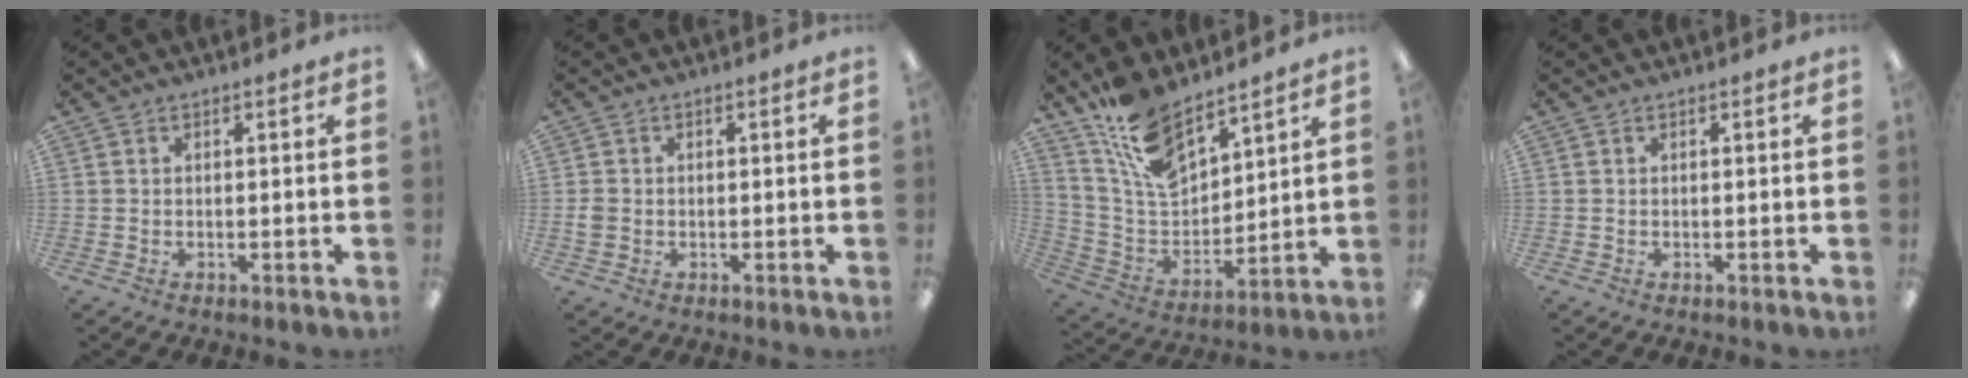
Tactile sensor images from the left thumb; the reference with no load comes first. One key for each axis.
{"total": 1.8, "fx": -0.2, "fy": 1.6, "fz": 0.9, "tx": -0.015, "ty": 0.003, "tz": -0.003}
{"total": 13.9, "fx": 10.4, "fy": 6.0, "fz": 7.0, "tx": -0.151, "ty": -0.051, "tz": 0.197}
{"total": 0.0}